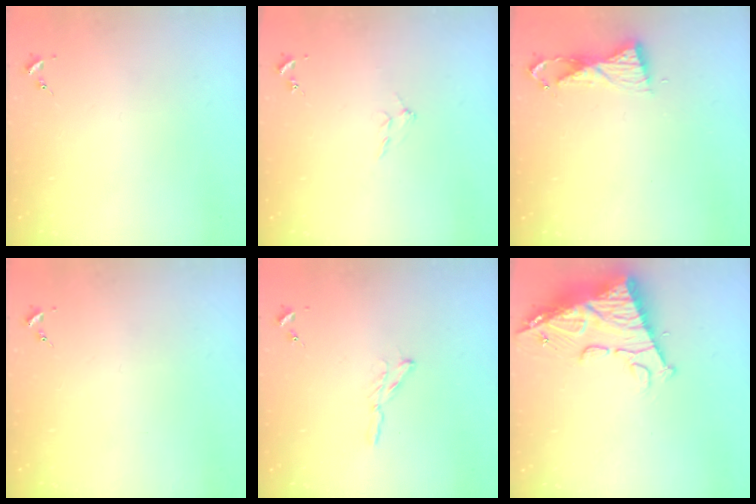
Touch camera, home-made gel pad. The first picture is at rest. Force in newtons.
{"total": 5.0, "press": 5.0, "slide": 0.9}
{"total": 6.2, "press": 6.1, "slide": 0.6}
{"total": 0.0}
{"total": 2.9, "press": 2.9, "slide": 0.3}
{"total": 14.9, "press": 14.8, "slide": 1.5}